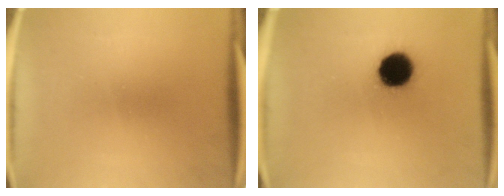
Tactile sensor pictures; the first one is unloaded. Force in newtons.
{"total": 11.8}